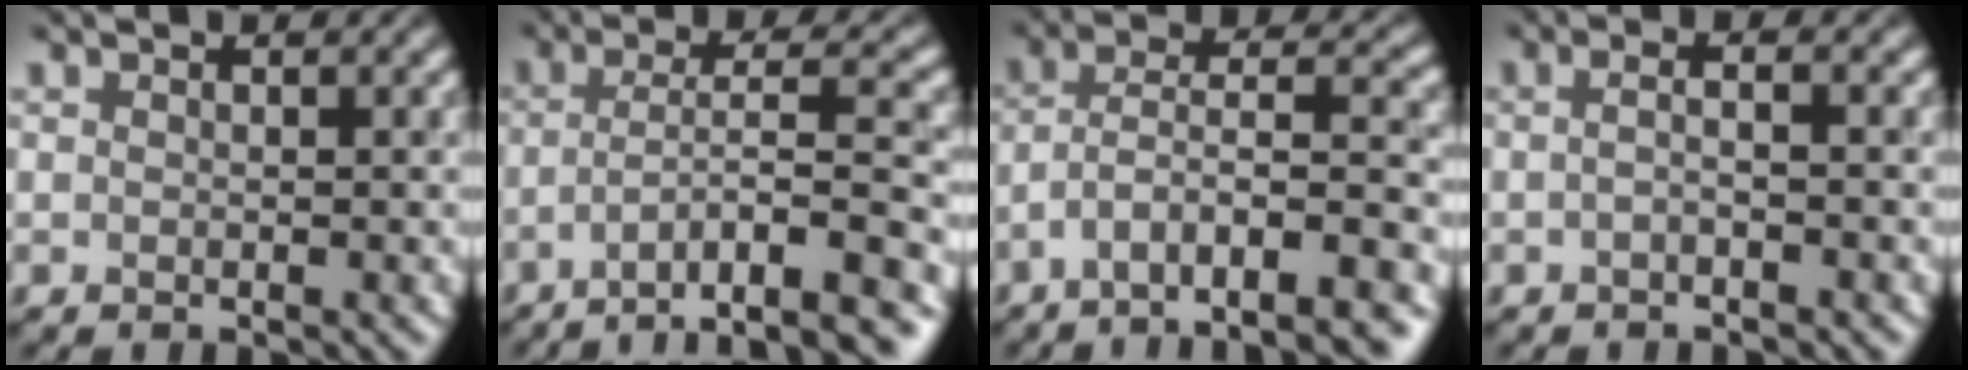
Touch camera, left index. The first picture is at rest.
{"total": 7.5, "force": [-4.2, 1.2, 6.1], "torque": [-0.097, 0.015, -0.053]}
{"total": 9.2, "force": [-5.2, 2.4, 7.1], "torque": [-0.118, 0.007, -0.068]}
{"total": 1.4, "force": [-0.3, 0.4, 1.3], "torque": [-0.020, -0.005, -0.016]}